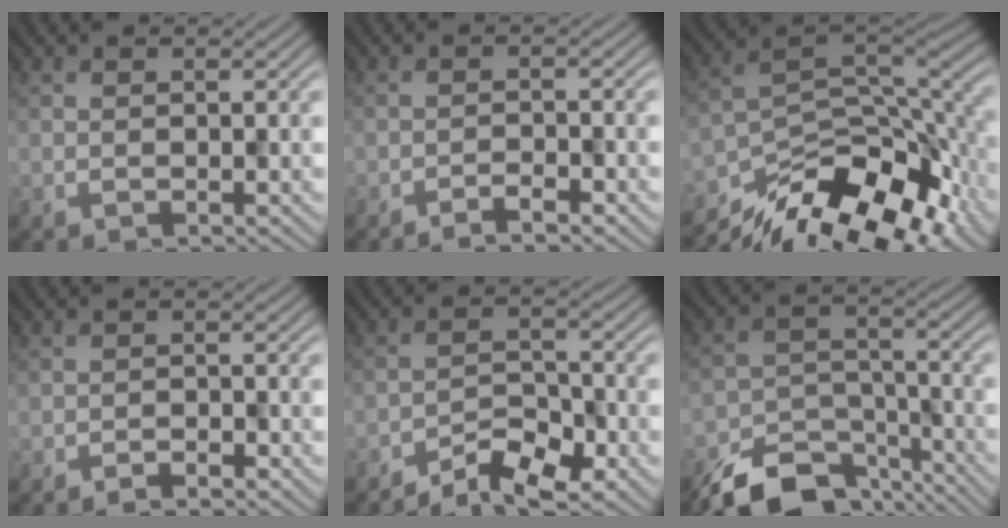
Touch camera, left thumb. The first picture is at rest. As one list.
[{"total": 2.2, "force": [-1.8, 0.2, 1.2], "torque": [-0.021, 0.004, -0.034]}, {"total": 14.7, "force": [-10.2, 5.6, 9.0], "torque": [-0.169, -0.009, -0.171]}, {"total": 1.7, "force": [-1.4, 0.3, 0.9], "torque": [-0.014, 0.002, -0.025]}, {"total": 6.0, "force": [-4.7, 1.9, 3.2], "torque": [-0.053, 0.005, -0.088]}, {"total": 12.2, "force": [-9.7, 5.2, 5.2], "torque": [-0.099, -0.019, -0.161]}]